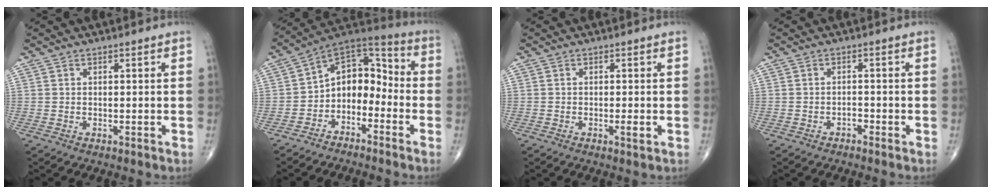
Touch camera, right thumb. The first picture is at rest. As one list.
[{"total": 11.2, "force": [-3.8, 7.8, 7.0], "torque": [-0.070, 0.083, -0.084]}, {"total": 1.4, "force": [-0.4, 0.3, 1.3], "torque": [-0.022, -0.003, -0.009]}, {"total": 1.2, "force": [-1.0, 0.6, 0.4], "torque": [-0.003, 0.006, -0.018]}]